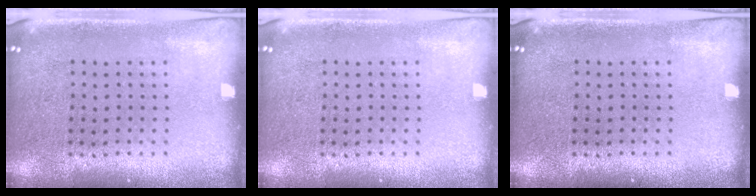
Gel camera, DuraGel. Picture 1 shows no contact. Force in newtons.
{"total": 0.0}
{"total": 0.0}